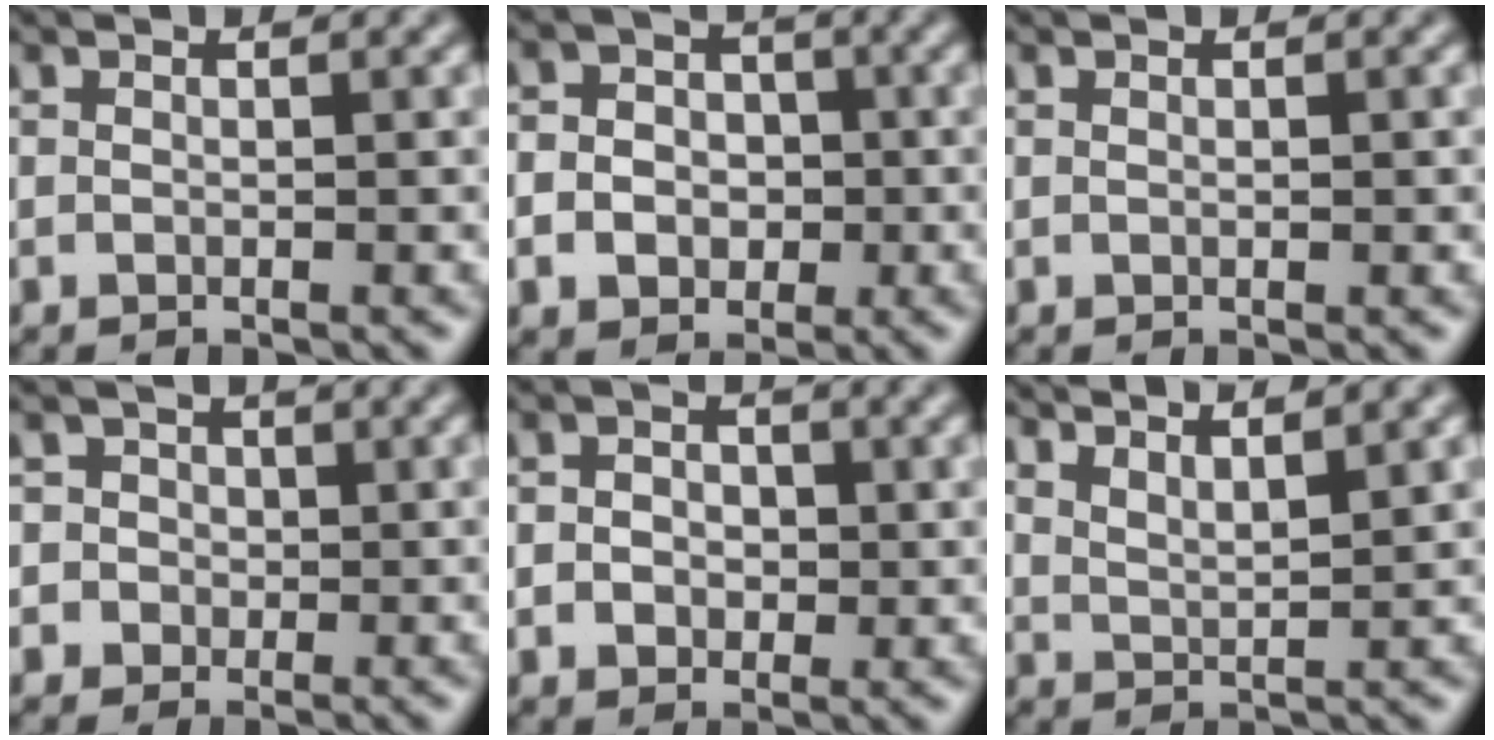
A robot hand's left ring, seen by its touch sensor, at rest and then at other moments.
{"total": 5.3, "force": [-0.6, 4.7, 2.4], "torque": [-0.028, 0.008, -0.030]}
{"total": 0.0}
{"total": 3.9, "force": [0.6, 3.7, 0.8], "torque": [0.013, 0.031, -0.012]}
{"total": 3.1, "force": [0.2, 2.5, 1.8], "torque": [-0.031, 0.004, -0.007]}
{"total": 4.7, "force": [4.0, 1.1, 2.2], "torque": [-0.020, 0.017, 0.047]}